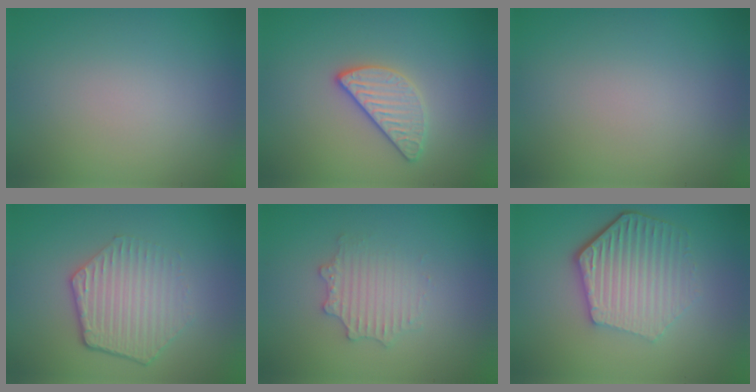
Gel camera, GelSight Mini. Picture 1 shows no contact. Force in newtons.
{"total": 2.6, "press": 2.5, "slide": 0.7}
{"total": 0.0}
{"total": 4.3, "press": 3.3, "slide": 2.8}
{"total": 2.6, "press": 2.6, "slide": 0.4}
{"total": 6.1, "press": 4.5, "slide": 4.0}